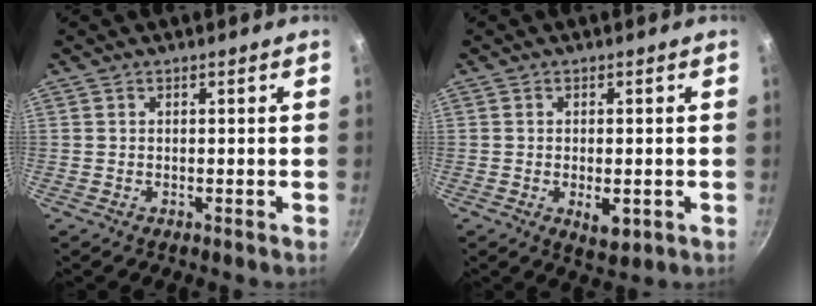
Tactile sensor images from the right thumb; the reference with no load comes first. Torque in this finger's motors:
{"motor_torque": [-0.61, -0.10, -0.29, 0.03, 0.02]}